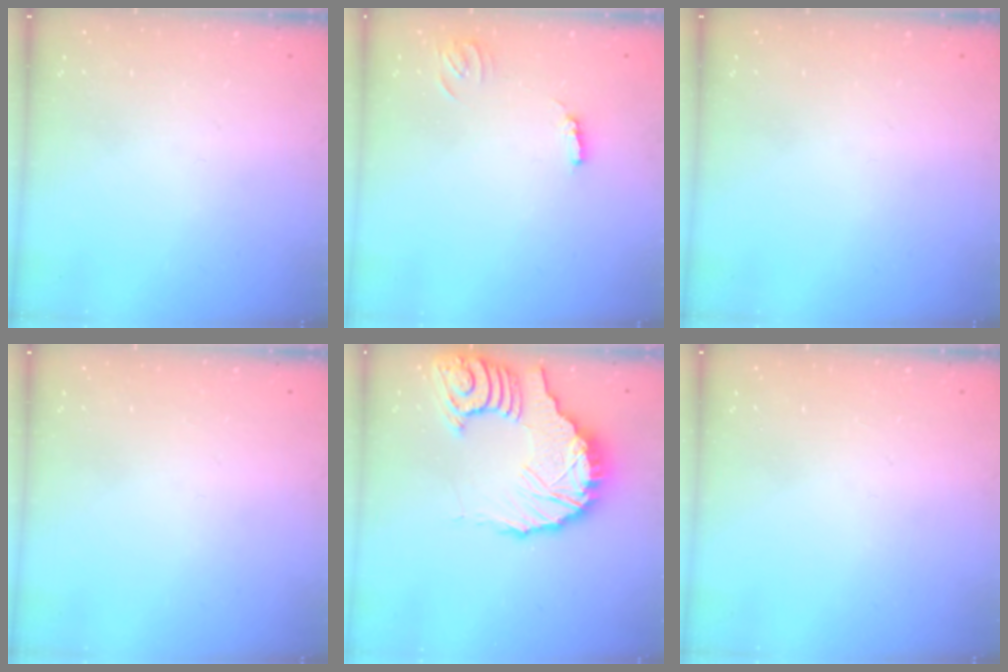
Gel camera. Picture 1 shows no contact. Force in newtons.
{"total": 3.6, "press": 3.6, "slide": 0.2}
{"total": 0.0}
{"total": 0.0}
{"total": 16.1, "press": 16.0, "slide": 1.8}
{"total": 0.0}